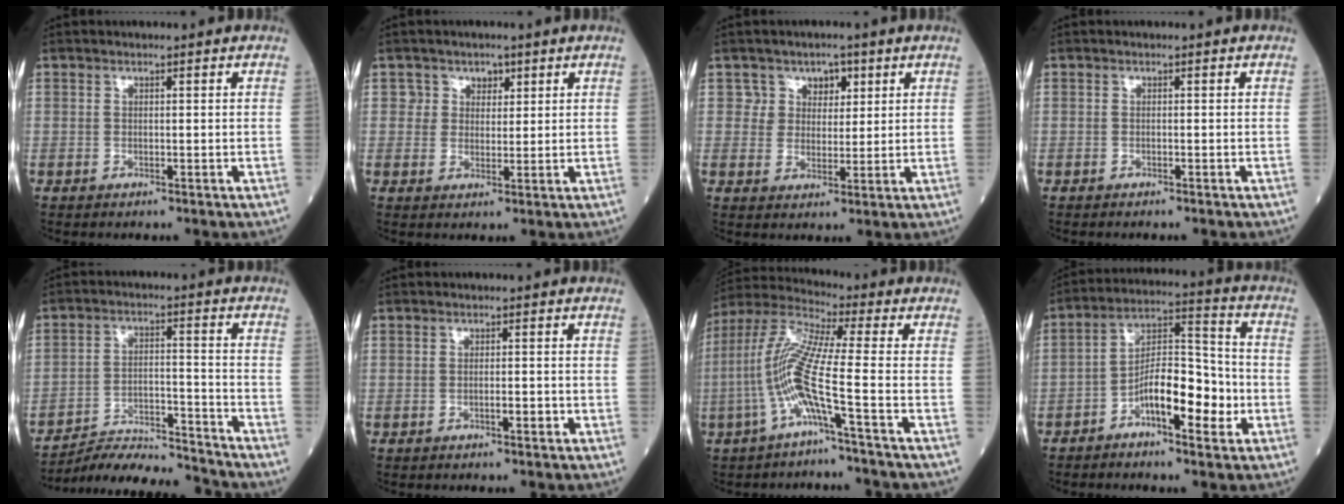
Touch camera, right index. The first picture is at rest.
{"total": 3.2, "force": [1.6, 2.8, 0.1], "torque": [0.018, -0.003, 0.019]}
{"total": 4.3, "force": [2.1, 3.7, 0.5], "torque": [0.010, 0.007, 0.031]}
{"total": 1.0, "force": [-0.8, 0.0, 0.5], "torque": [-0.005, -0.001, -0.007]}
{"total": 12.0, "force": [-11.9, -0.3, 1.7], "torque": [-0.029, 0.012, -0.204]}
{"total": 1.4, "force": [-0.7, 0.2, 1.2], "torque": [-0.020, 0.001, -0.011]}
{"total": 11.0, "force": [-3.5, -0.8, 10.4], "torque": [-0.233, 0.007, -0.080]}
{"total": 10.6, "force": [-4.1, 3.5, 9.1], "torque": [-0.156, 0.022, -0.071]}